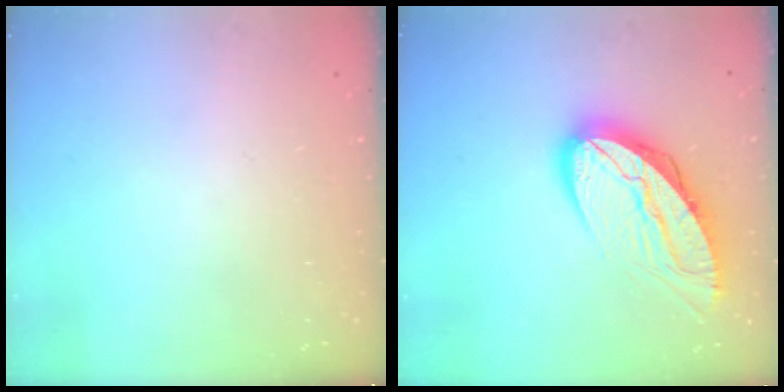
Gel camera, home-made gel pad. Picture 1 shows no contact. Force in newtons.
{"total": 14.8, "press": 14.7, "slide": 1.3}